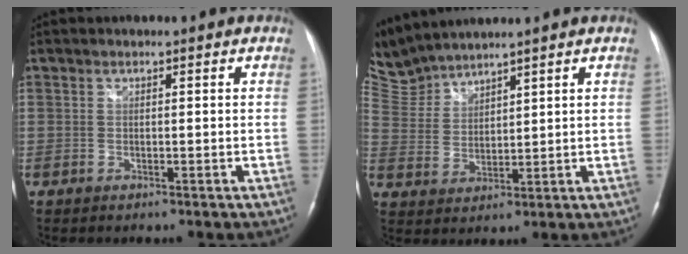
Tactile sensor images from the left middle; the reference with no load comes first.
{"total": 7.6, "force": [7.6, 0.0, 0.5], "torque": [-0.035, 0.013, 0.170]}